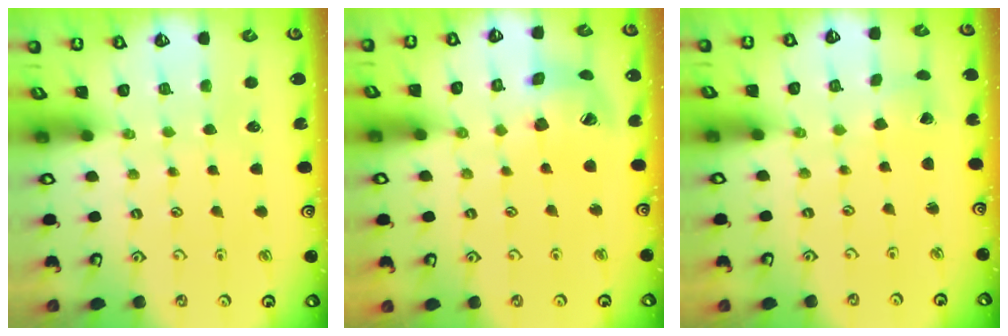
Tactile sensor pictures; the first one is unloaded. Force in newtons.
{"total": 15.5, "press": 15.3, "slide": 2.4}
{"total": 2.4, "press": 2.4, "slide": 0.3}